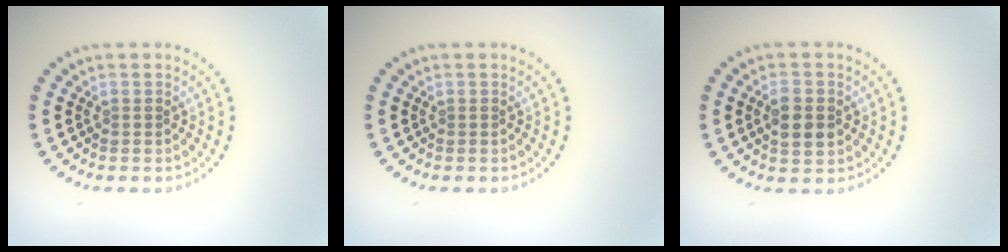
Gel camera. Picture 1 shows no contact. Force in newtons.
{"total": 0.0}
{"total": 3.1, "press": 3.1, "slide": 0.2}